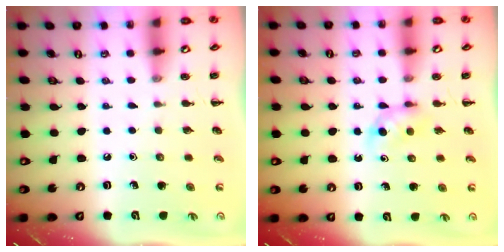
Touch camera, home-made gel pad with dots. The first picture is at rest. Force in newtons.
{"total": 3.4, "press": 3.0, "slide": 1.5}